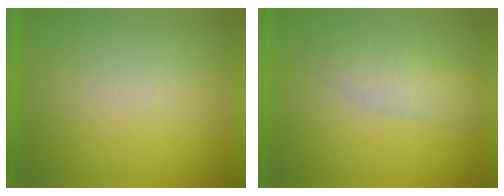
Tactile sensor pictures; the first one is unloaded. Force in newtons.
{"total": 2.9}